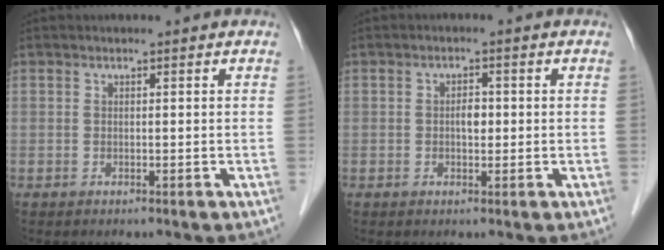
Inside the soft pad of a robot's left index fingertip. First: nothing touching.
{"total": 1.9, "force": [-0.1, 1.1, 1.5], "torque": [-0.024, 0.001, -0.003]}